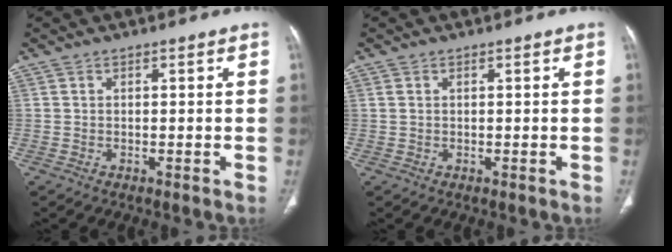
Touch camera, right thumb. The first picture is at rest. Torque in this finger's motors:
{"motor_torque": [0.01, -0.24, -0.39, -0.12, -0.03]}